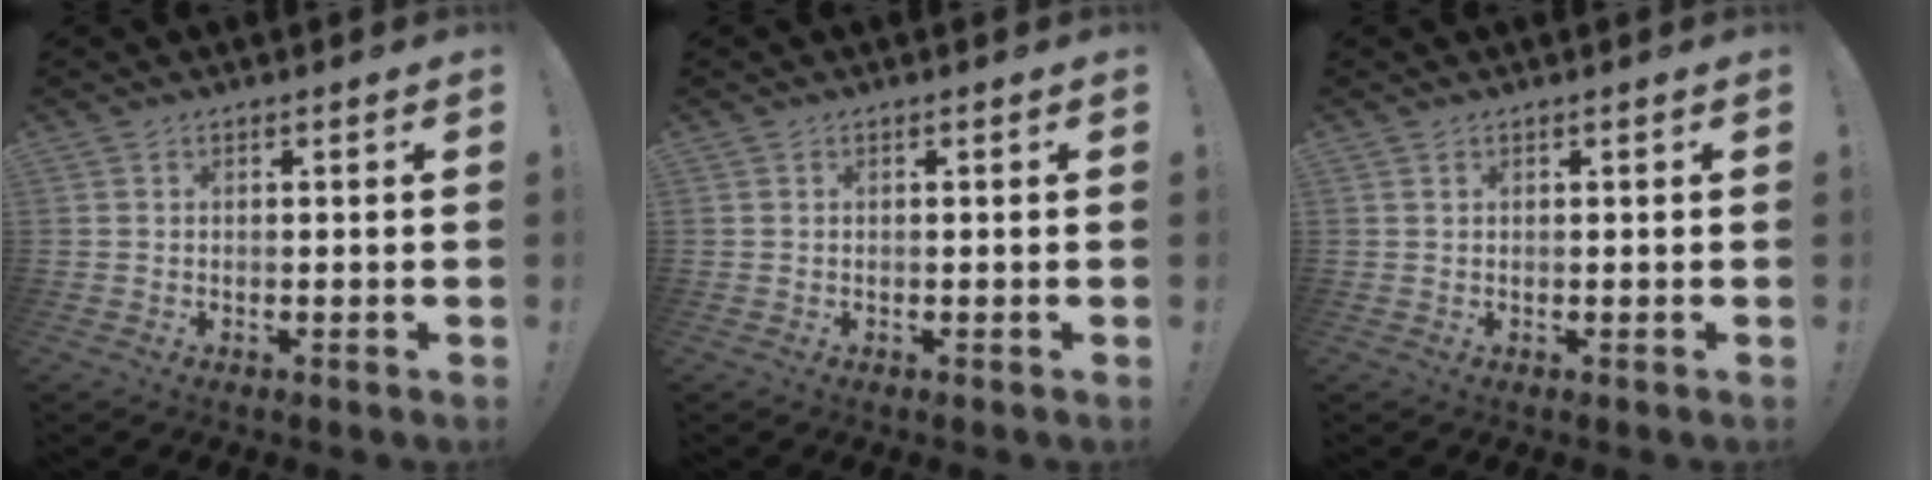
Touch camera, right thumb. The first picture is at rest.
{"total": 0.0}
{"total": 0.5, "force": [0.4, 0.2, 0.3], "torque": [0.001, -0.002, 0.006]}